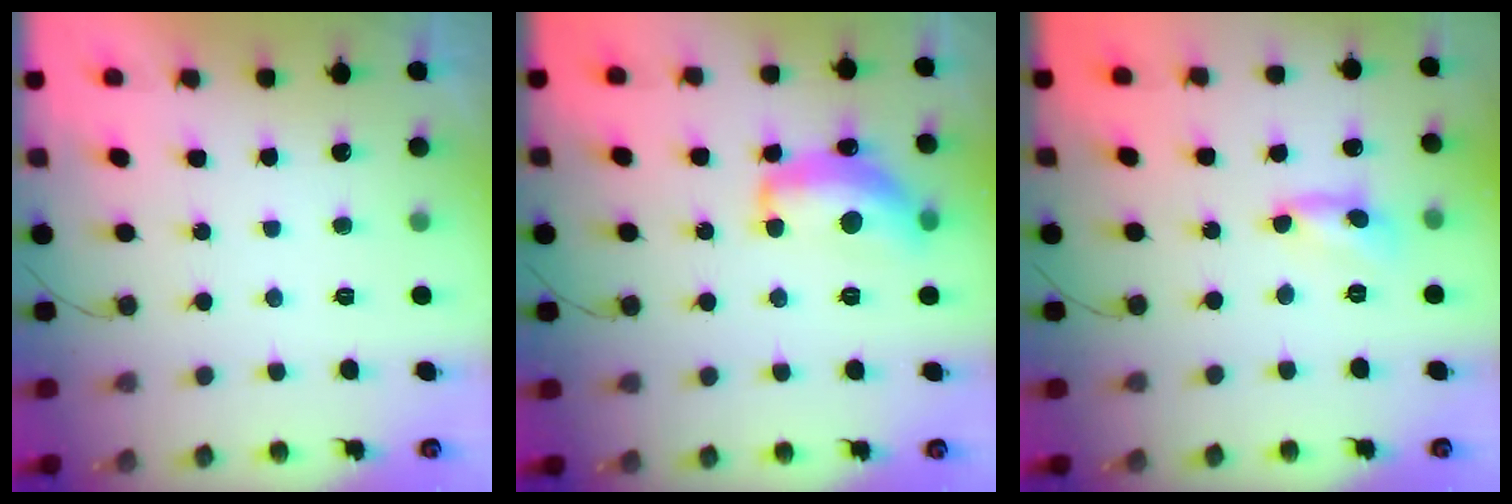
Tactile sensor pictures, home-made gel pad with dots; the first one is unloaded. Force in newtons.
{"total": 13.9, "press": 13.8, "slide": 0.7}
{"total": 3.3, "press": 3.2, "slide": 0.2}